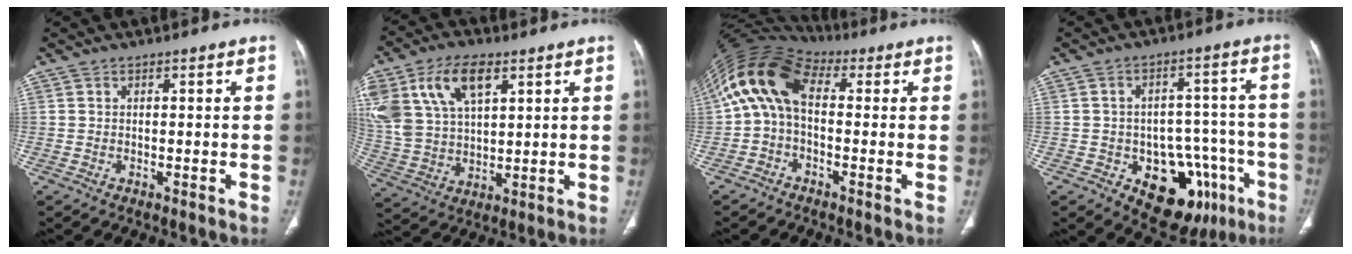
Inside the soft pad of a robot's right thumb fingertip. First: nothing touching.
{"total": 18.2, "force": [8.1, 10.4, 12.6], "torque": [-0.262, -0.005, 0.160]}
{"total": 11.7, "force": [1.3, 7.0, 9.3], "torque": [-0.177, 0.041, 0.008]}
{"total": 16.8, "force": [-7.6, 10.4, 10.8], "torque": [-0.093, 0.050, -0.090]}